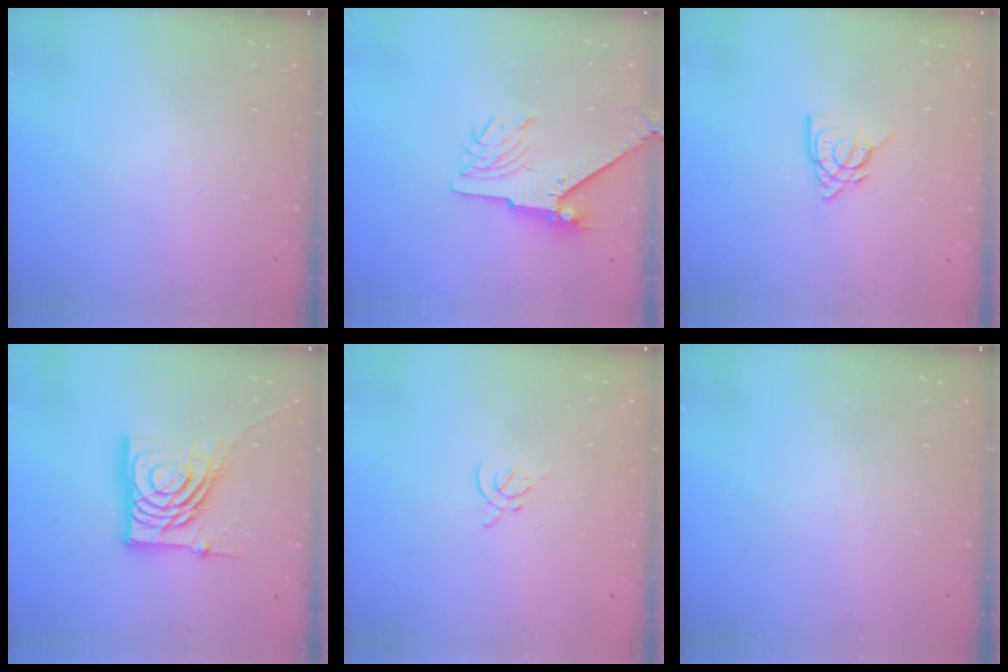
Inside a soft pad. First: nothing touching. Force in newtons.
{"total": 7.2, "press": 7.2, "slide": 1.0}
{"total": 9.2, "press": 9.1, "slide": 0.8}
{"total": 18.6, "press": 18.6, "slide": 1.6}
{"total": 2.2, "press": 2.1, "slide": 0.6}
{"total": 0.0}